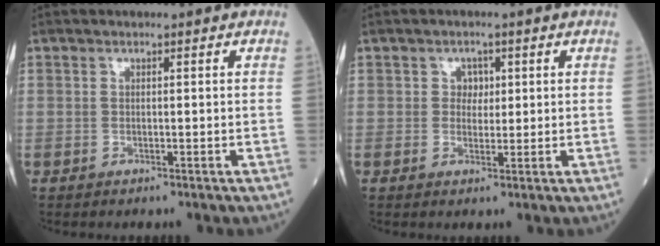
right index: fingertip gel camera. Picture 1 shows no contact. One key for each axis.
{"total": 2.1, "fx": 0.6, "fy": 1.8, "fz": 1.0, "tx": -0.007, "ty": -0.001, "tz": 0.005}